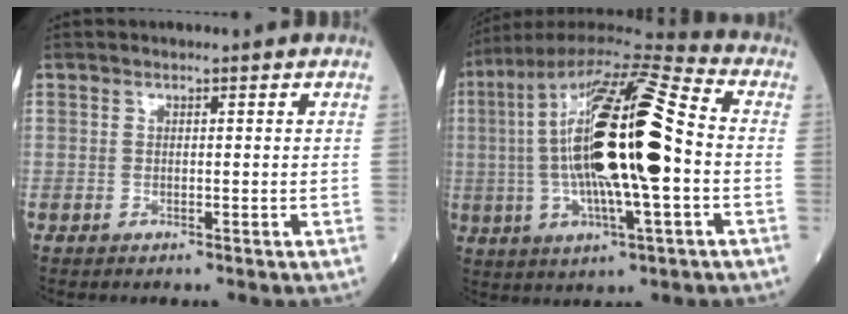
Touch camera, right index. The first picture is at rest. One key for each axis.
{"total": 24.6, "fx": -0.1, "fy": 4.4, "fz": 24.2, "tx": -0.476, "ty": 0.015, "tz": -0.013}